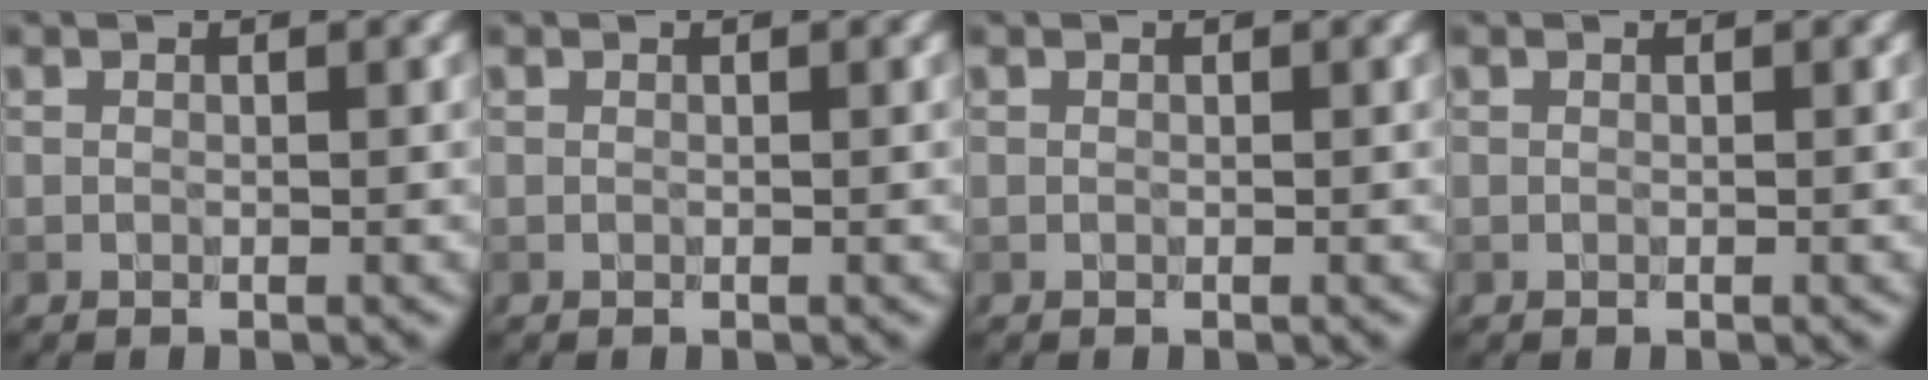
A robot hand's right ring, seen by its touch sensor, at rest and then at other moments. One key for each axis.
{"total": 0.0}
{"total": 0.0}
{"total": 0.0}